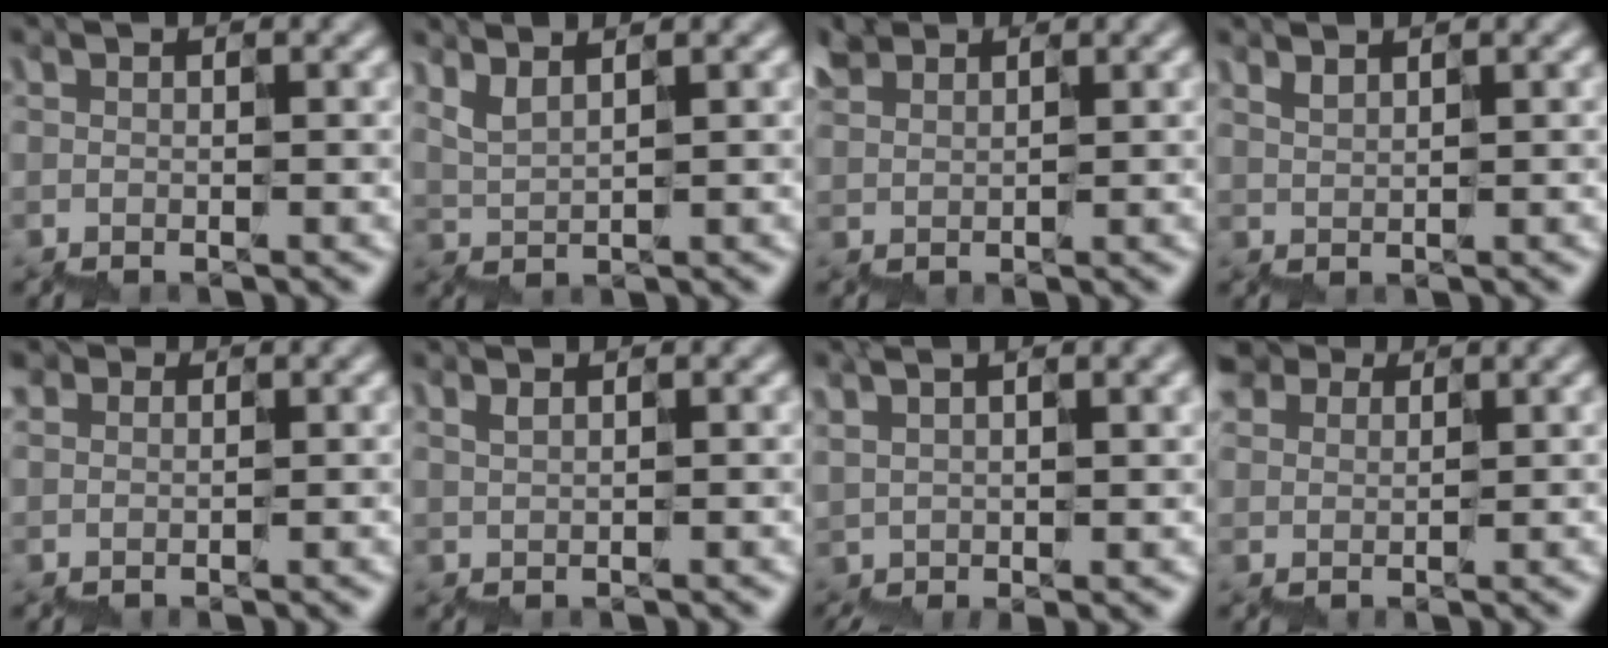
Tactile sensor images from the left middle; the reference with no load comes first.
{"total": 2.7, "force": [2.6, 0.3, 0.6], "torque": [-0.010, 0.011, 0.052]}
{"total": 2.9, "force": [2.1, 1.8, 0.9], "torque": [-0.015, 0.016, 0.033]}
{"total": 1.7, "force": [1.7, 0.1, 0.3], "torque": [-0.006, 0.010, 0.034]}
{"total": 1.2, "force": [0.5, 1.0, 0.5], "torque": [0.000, 0.007, 0.006]}
{"total": 1.5, "force": [1.4, 0.2, 0.6], "torque": [-0.005, 0.007, 0.027]}
{"total": 8.1, "force": [3.0, 3.3, 6.7], "torque": [-0.092, 0.032, 0.062]}
{"total": 4.4, "force": [2.4, 3.2, 1.9], "torque": [-0.033, 0.012, 0.042]}